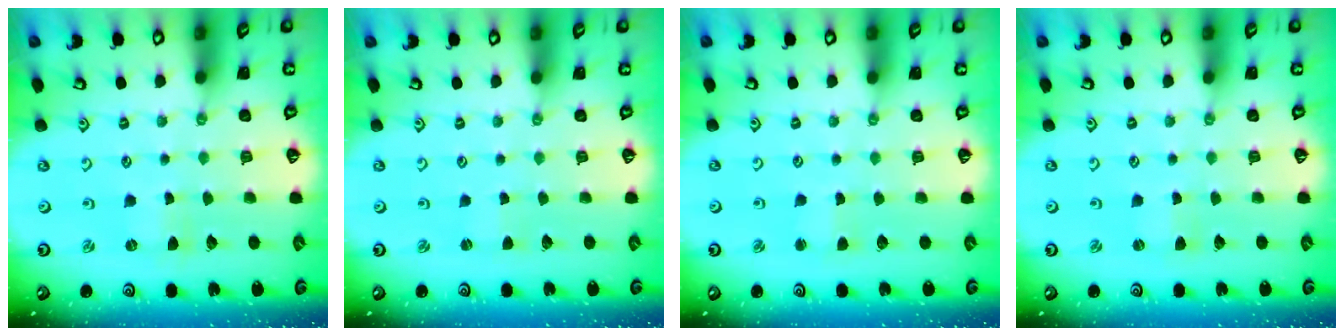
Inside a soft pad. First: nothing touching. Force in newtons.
{"total": 0.0}
{"total": 2.3, "press": 2.3, "slide": 0.4}
{"total": 1.5, "press": 1.4, "slide": 0.2}